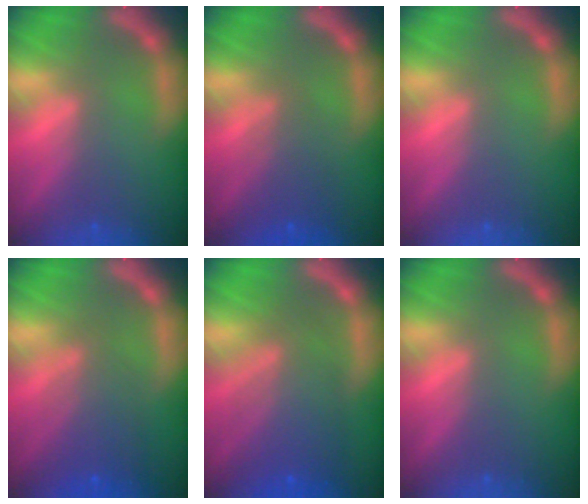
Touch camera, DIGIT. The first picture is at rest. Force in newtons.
{"total": 3.6}
{"total": 0.0}
{"total": 5.0}
{"total": 7.5}
{"total": 0.0}